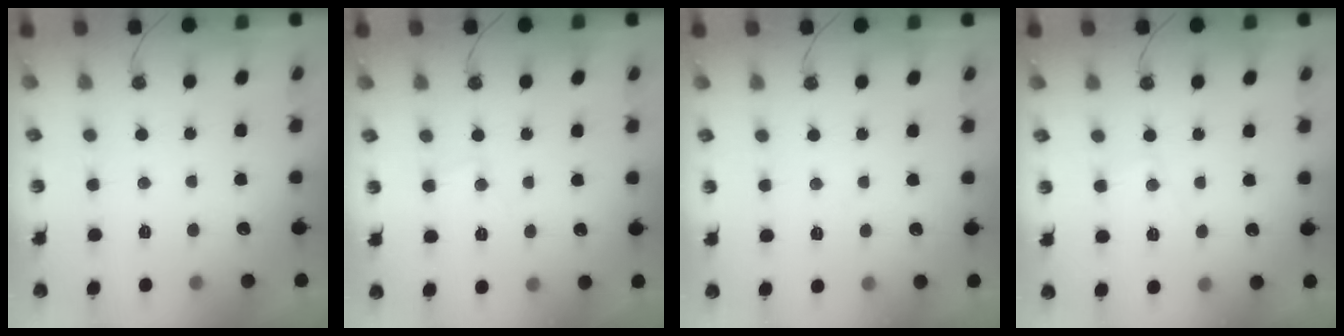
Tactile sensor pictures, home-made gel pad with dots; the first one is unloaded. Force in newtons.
{"total": 4.8, "press": 4.8, "slide": 0.6}
{"total": 3.8, "press": 3.8, "slide": 0.5}
{"total": 4.8, "press": 4.8, "slide": 0.7}